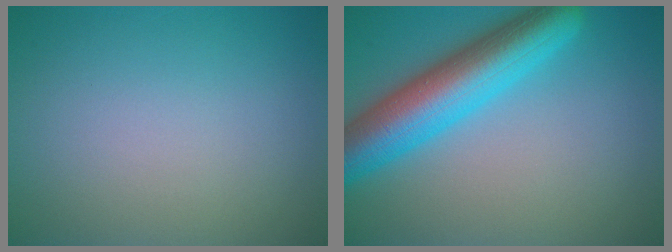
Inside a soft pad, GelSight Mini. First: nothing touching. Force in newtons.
{"total": 8.3, "press": 8.3, "slide": 0.2}